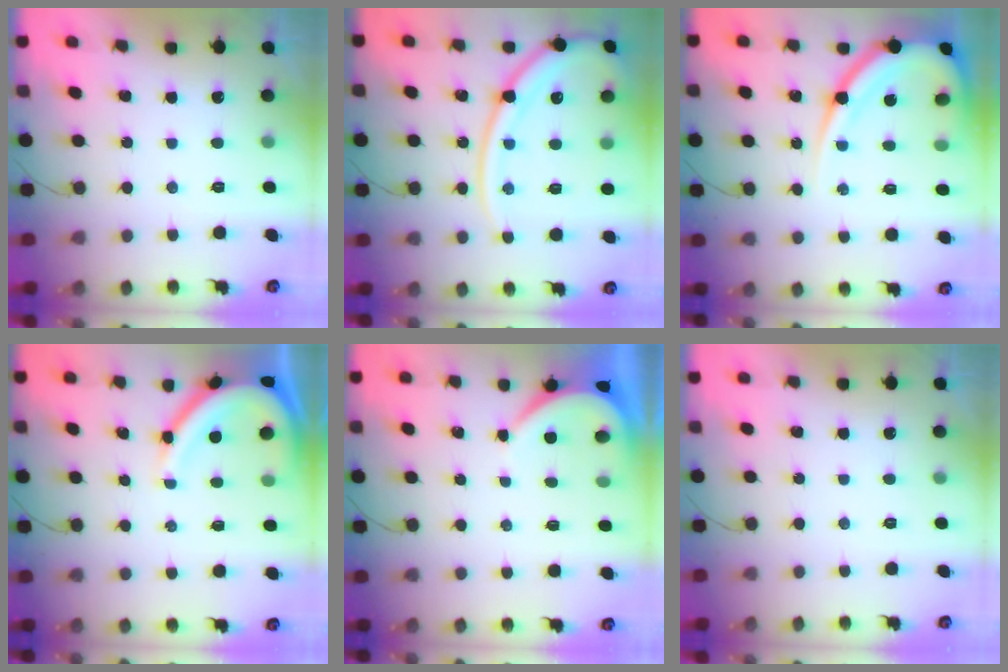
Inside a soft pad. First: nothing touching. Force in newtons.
{"total": 17.2, "press": 17.1, "slide": 1.8}
{"total": 15.9, "press": 15.8, "slide": 1.6}
{"total": 11.1, "press": 11.0, "slide": 1.0}
{"total": 3.9, "press": 3.9, "slide": 0.6}
{"total": 0.0}